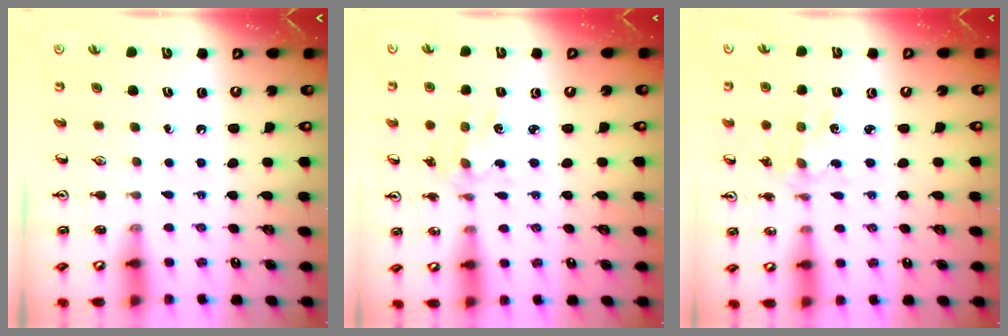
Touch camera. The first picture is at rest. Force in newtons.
{"total": 2.0, "press": 2.0, "slide": 0.3}
{"total": 2.1, "press": 2.1, "slide": 0.4}